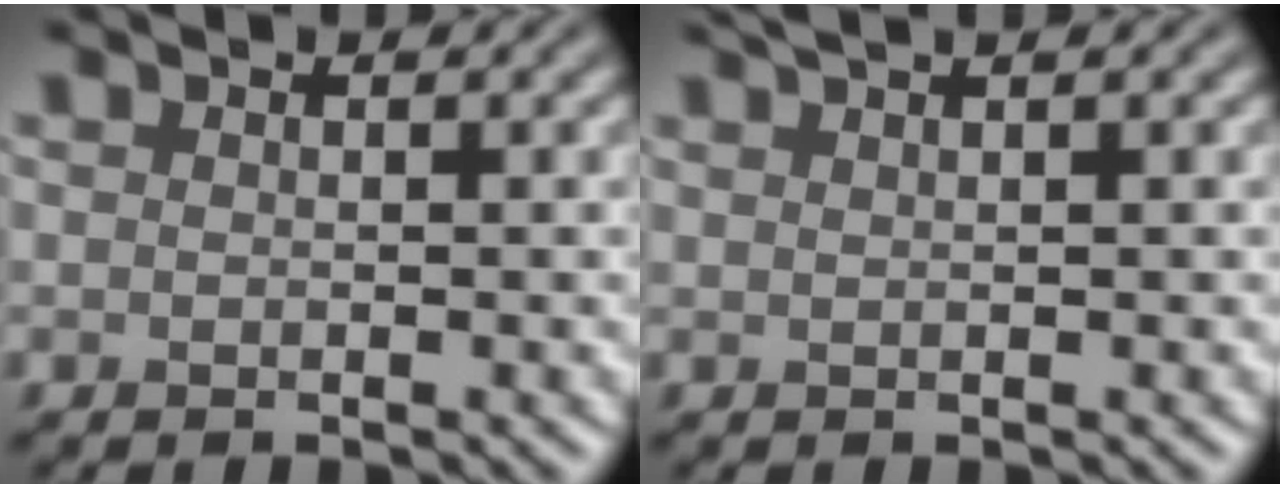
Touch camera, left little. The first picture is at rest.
{"total": 1.7, "force": [1.4, 0.0, 0.9], "torque": [-0.014, 0.008, 0.027]}